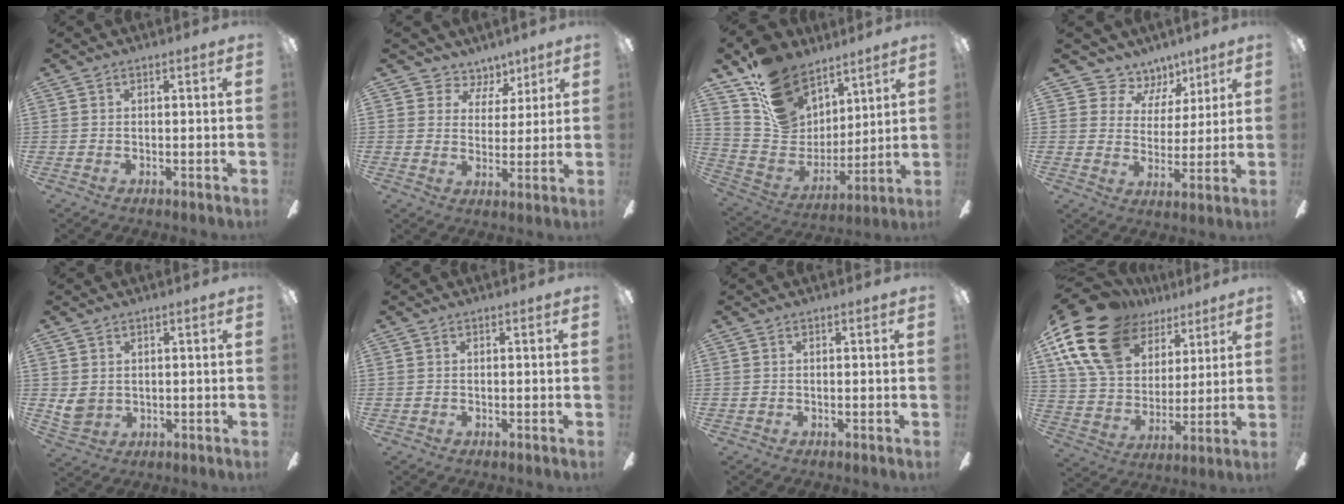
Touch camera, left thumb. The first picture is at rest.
{"total": 6.5, "force": [4.9, 4.2, 0.6], "torque": [-0.018, -0.036, 0.090]}
{"total": 17.3, "force": [11.4, 11.4, 6.2], "torque": [-0.120, -0.075, 0.222]}
{"total": 8.3, "force": [6.1, 5.5, 1.4], "torque": [-0.044, -0.045, 0.115]}
{"total": 4.3, "force": [2.0, 3.4, 1.6], "torque": [-0.035, -0.007, 0.039]}
{"total": 0.0}
{"total": 0.0}
{"total": 20.9, "force": [11.8, 13.2, 11.1], "torque": [-0.223, -0.046, 0.219]}